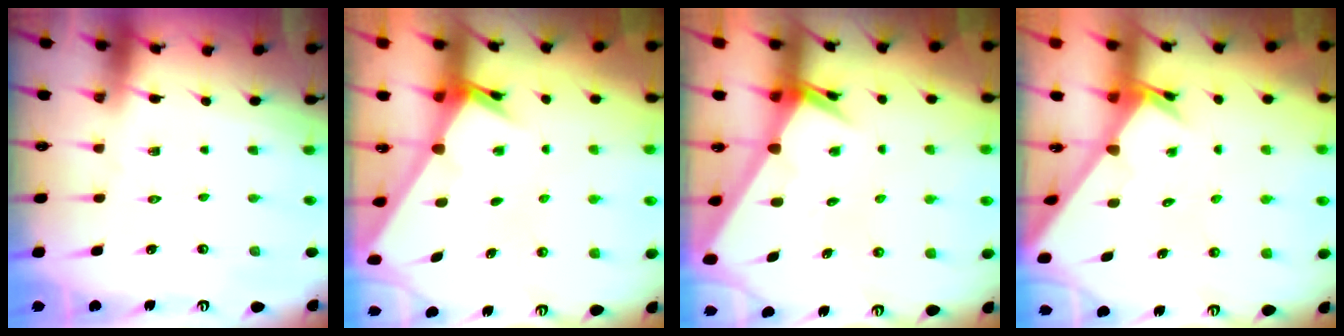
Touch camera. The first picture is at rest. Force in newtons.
{"total": 2.2, "press": 2.2, "slide": 0.2}
{"total": 2.5, "press": 2.5, "slide": 0.1}
{"total": 2.2, "press": 2.2, "slide": 0.1}